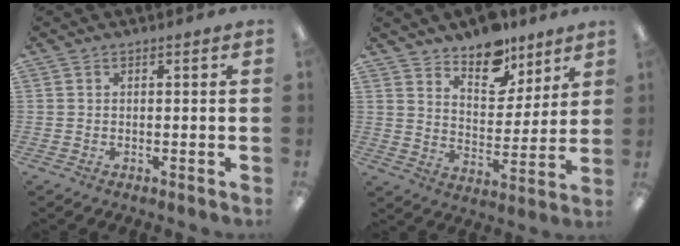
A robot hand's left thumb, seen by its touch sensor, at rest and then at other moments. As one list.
[{"total": 11.5, "force": [9.5, 5.6, 3.3], "torque": [-0.046, -0.066, 0.175]}]